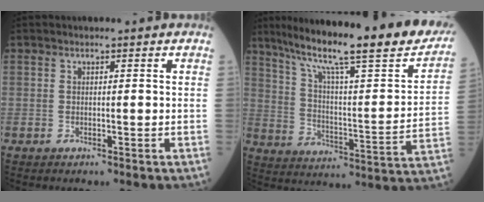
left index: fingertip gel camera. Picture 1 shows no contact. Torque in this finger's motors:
{"motor_torque": [1.07, -1.07, 0.70, 0.19]}